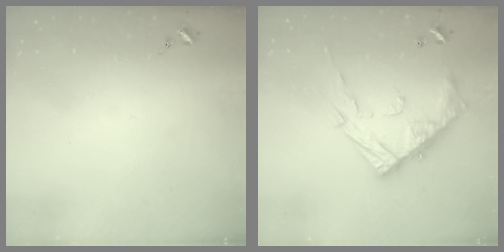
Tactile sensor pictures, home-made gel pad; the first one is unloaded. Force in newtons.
{"total": 17.4, "press": 17.3, "slide": 1.3}